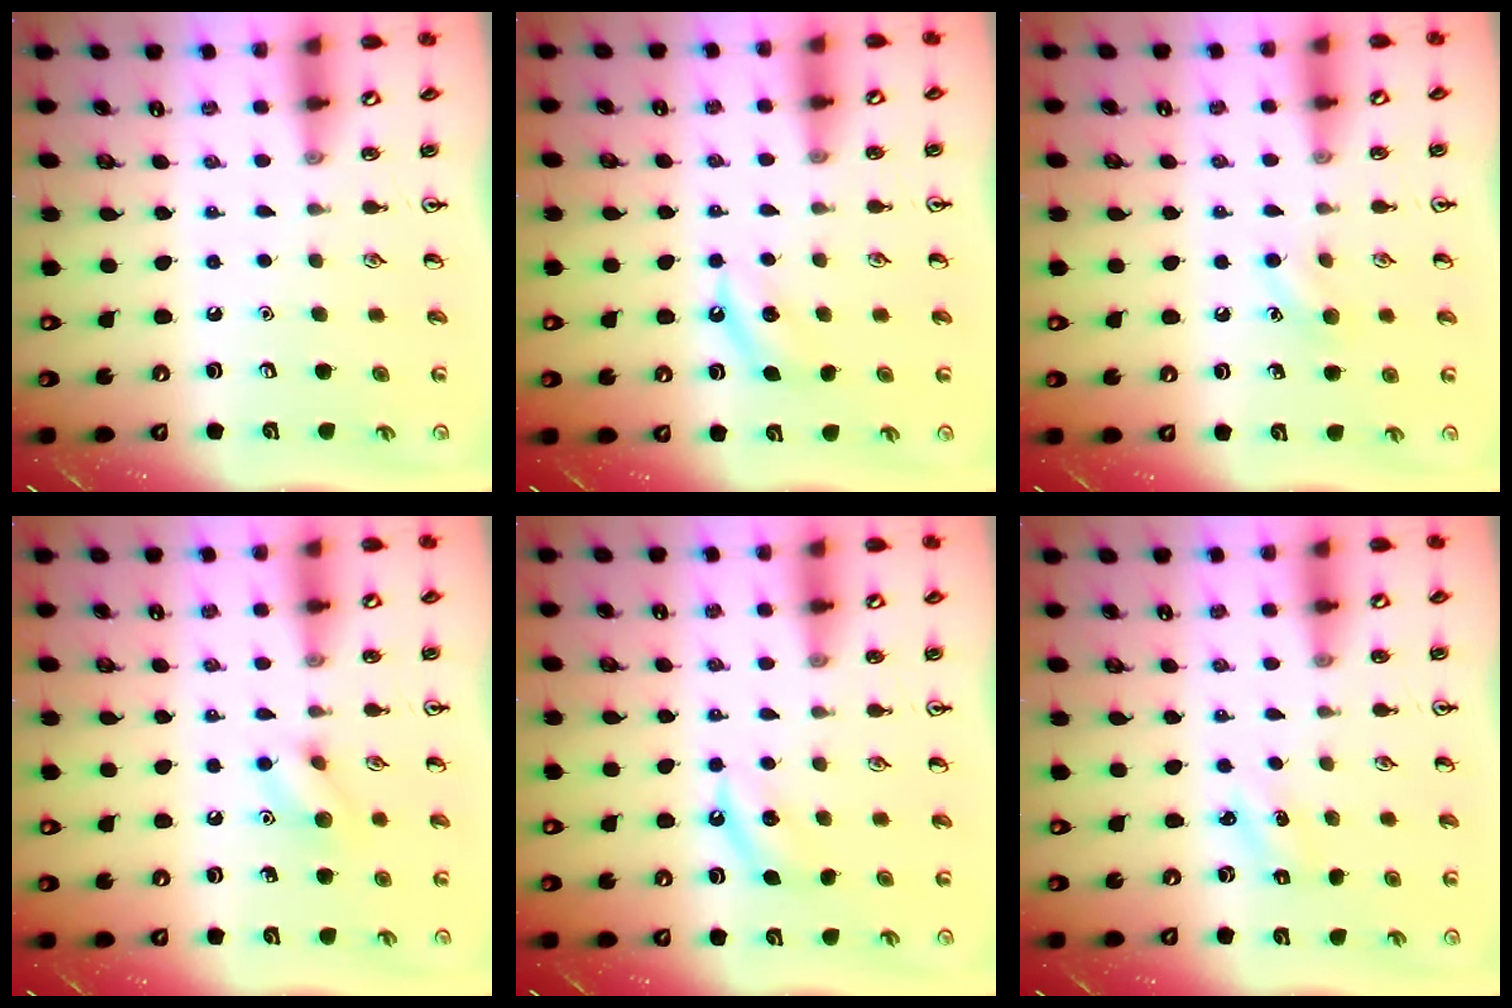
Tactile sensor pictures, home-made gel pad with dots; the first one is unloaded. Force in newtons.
{"total": 4.6, "press": 4.5, "slide": 1.3}
{"total": 6.8, "press": 6.4, "slide": 2.2}
{"total": 7.7, "press": 7.7, "slide": 0.6}
{"total": 4.6, "press": 4.5, "slide": 1.3}
{"total": 1.4, "press": 1.3, "slide": 0.6}